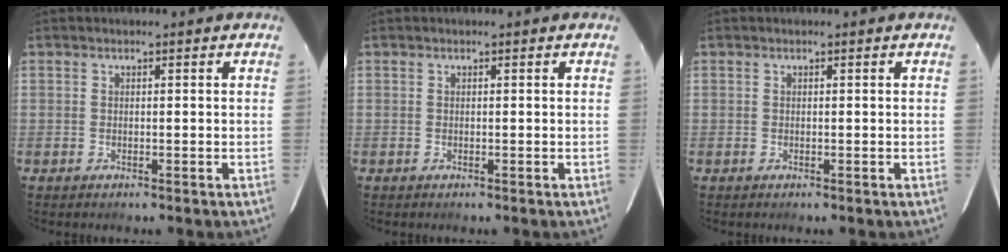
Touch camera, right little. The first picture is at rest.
{"total": 0.0}
{"total": 0.0}